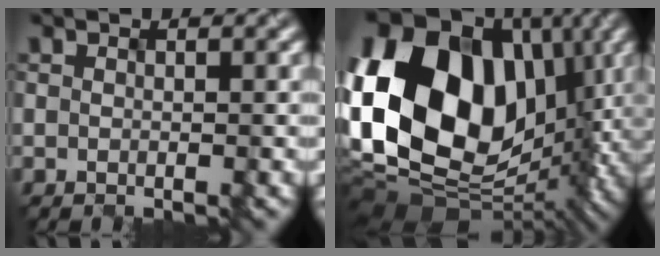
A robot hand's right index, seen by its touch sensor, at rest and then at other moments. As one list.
[{"total": 19.9, "force": [2.2, 15.1, 12.9], "torque": [-0.250, 0.014, 0.053]}]